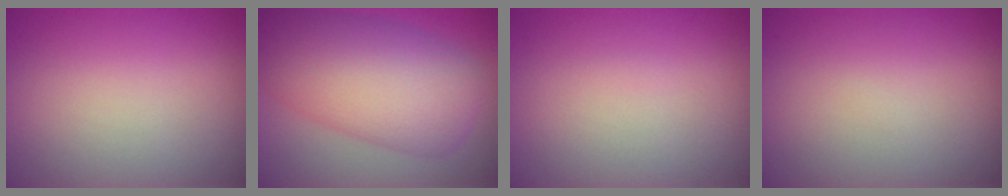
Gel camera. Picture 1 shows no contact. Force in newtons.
{"total": 9.5, "press": 9.5, "slide": 0.1}
{"total": 0.0}
{"total": 0.0}